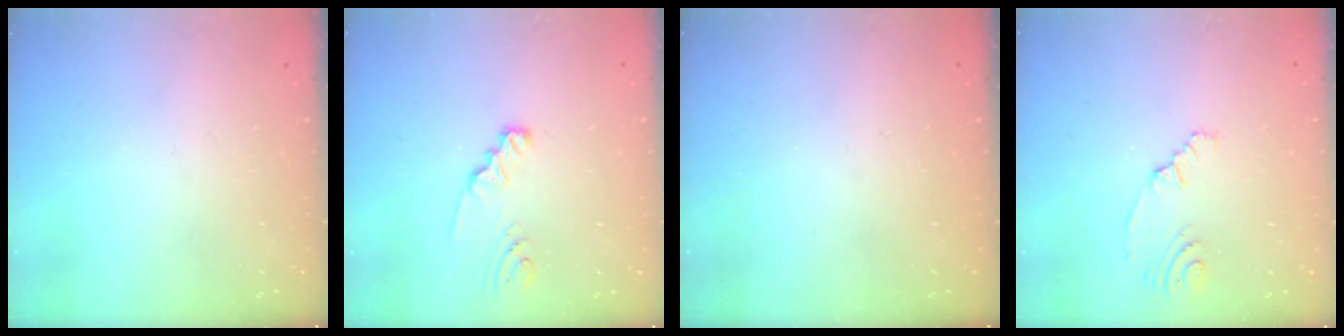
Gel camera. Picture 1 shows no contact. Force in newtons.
{"total": 2.1, "press": 2.1, "slide": 0.3}
{"total": 0.0}
{"total": 5.0, "press": 2.2, "slide": 4.5}